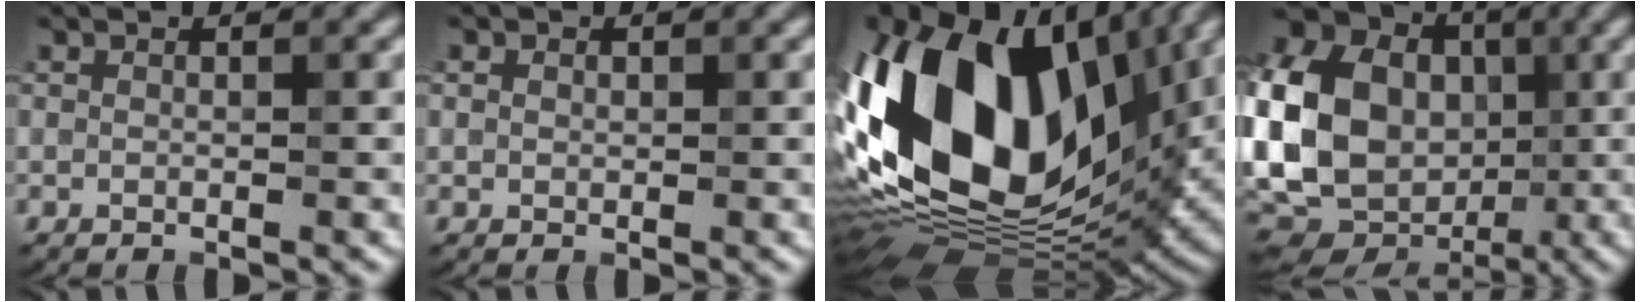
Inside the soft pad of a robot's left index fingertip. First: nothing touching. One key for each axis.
{"total": 0.7, "fx": 0.3, "fy": 0.6, "fz": 0.2, "tx": 0.000, "ty": -0.002, "tz": 0.002}
{"total": 20.0, "fx": 4.0, "fy": 12.2, "fz": 15.3, "tx": -0.323, "ty": 0.002, "tz": 0.062}
{"total": 19.2, "fx": -0.8, "fy": 15.6, "fz": 11.1, "tx": -0.215, "ty": -0.004, "tz": -0.046}